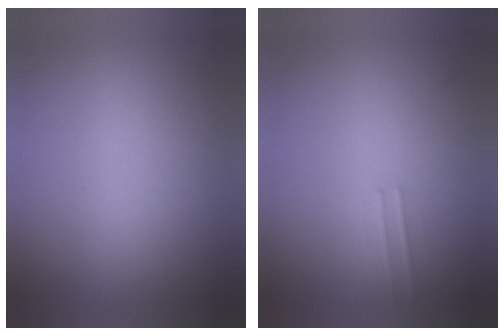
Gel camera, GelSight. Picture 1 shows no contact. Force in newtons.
{"total": 1.2}